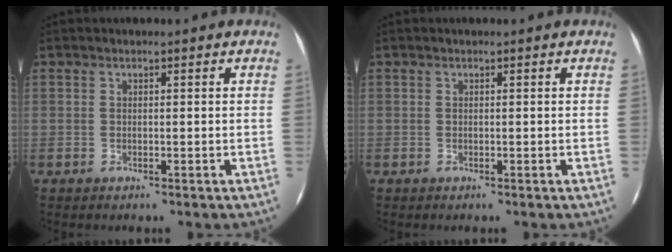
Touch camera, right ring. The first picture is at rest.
{"total": 0.0}